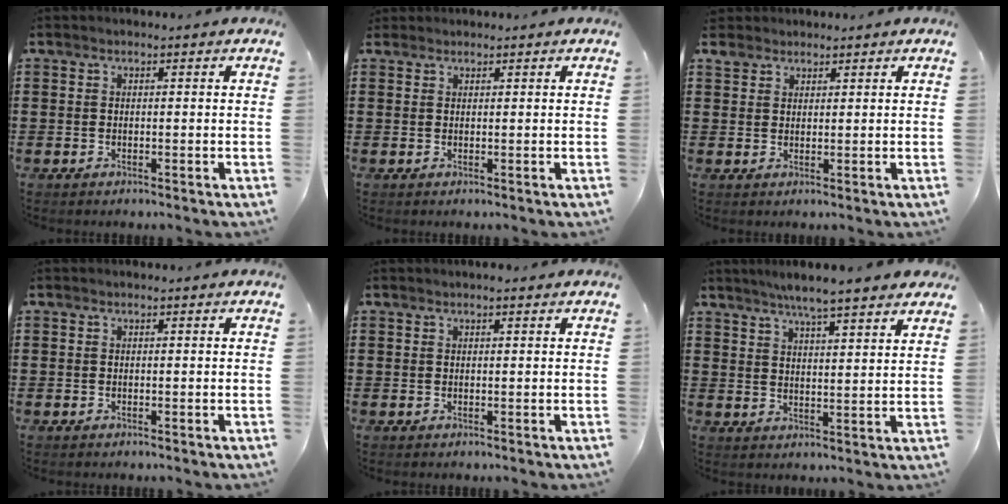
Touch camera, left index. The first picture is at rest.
{"total": 0.8, "force": [0.7, 0.3, 0.0], "torque": [-0.003, 0.002, 0.013]}
{"total": 2.5, "force": [1.9, 1.6, 0.2], "torque": [-0.014, 0.008, 0.037]}
{"total": 0.0}
{"total": 0.7, "force": [0.5, 0.0, 0.5], "torque": [-0.010, 0.000, 0.009]}
{"total": 5.0, "force": [4.6, -0.2, 2.1], "torque": [-0.057, -0.015, 0.079]}